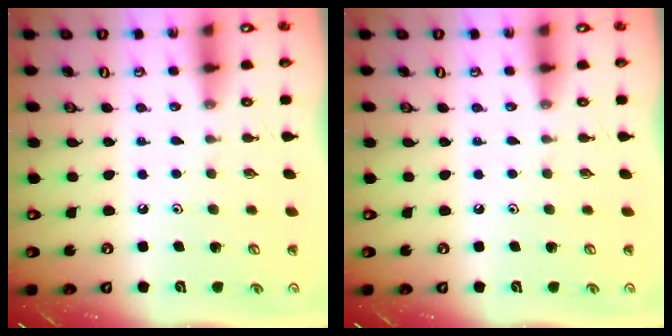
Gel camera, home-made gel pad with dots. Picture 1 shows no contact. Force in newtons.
{"total": 0.0}